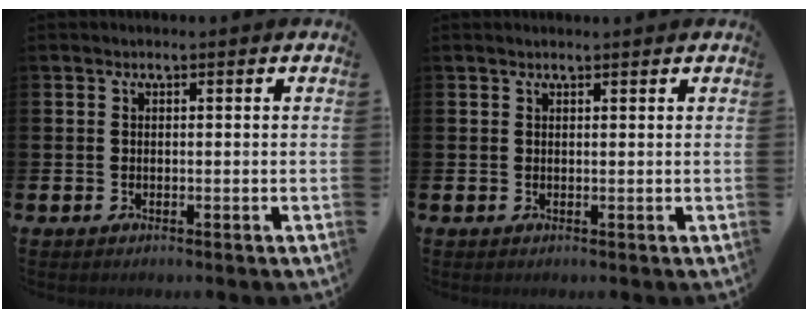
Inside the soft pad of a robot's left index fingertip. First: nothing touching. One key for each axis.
{"total": 0.6, "fx": 0.6, "fy": 0.0, "fz": 0.1, "tx": -0.004, "ty": 0.002, "tz": 0.011}